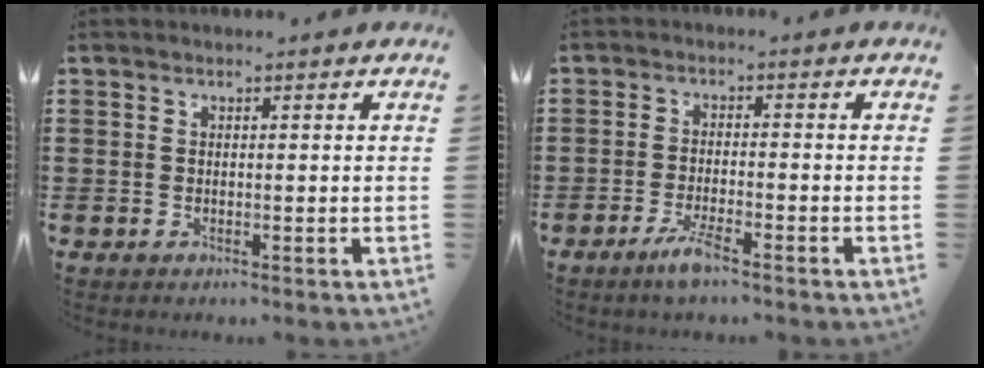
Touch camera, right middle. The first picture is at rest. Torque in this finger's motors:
{"motor_torque": [0.57, -0.46, 0.15, 0.08]}